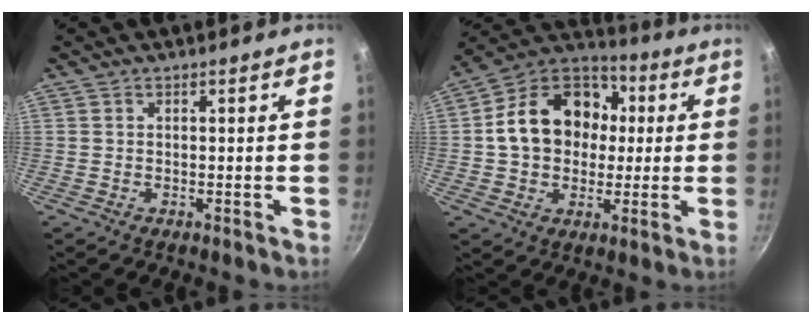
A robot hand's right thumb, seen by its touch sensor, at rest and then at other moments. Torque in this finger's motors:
{"motor_torque": [1.98, 1.97, 1.24, -0.21, 0.13]}